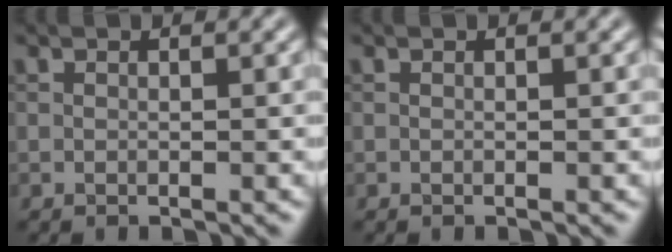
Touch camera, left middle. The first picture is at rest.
{"total": 0.0}